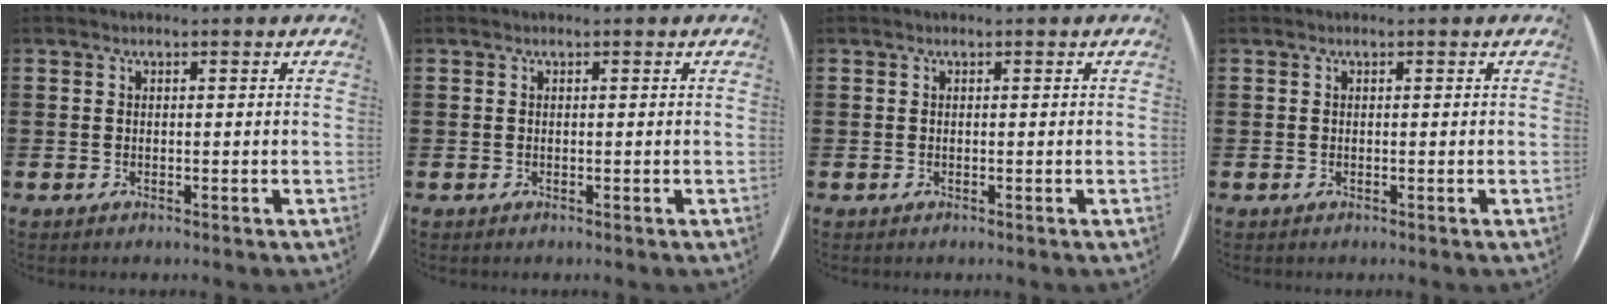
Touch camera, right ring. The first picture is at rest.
{"total": 0.0}
{"total": 0.0}
{"total": 0.0}